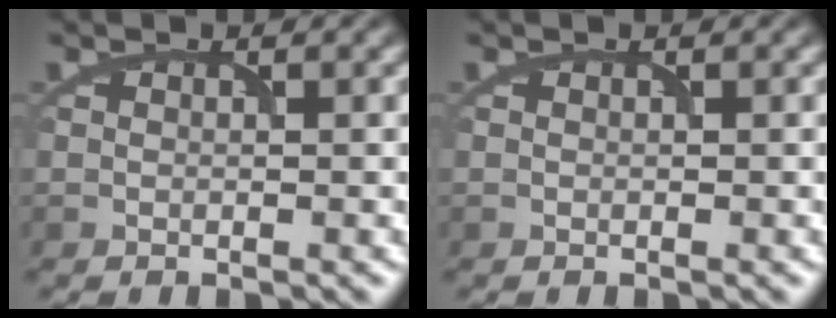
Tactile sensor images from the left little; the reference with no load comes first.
{"total": 0.0}